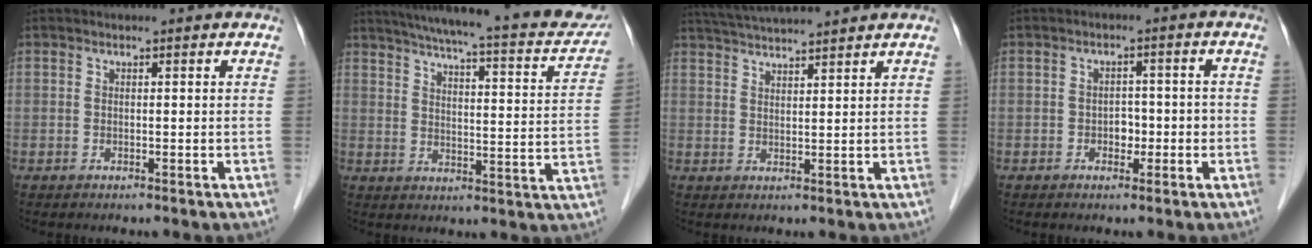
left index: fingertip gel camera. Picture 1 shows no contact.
{"total": 24.4, "force": [21.0, 3.9, 11.9], "torque": [-0.175, -0.018, 0.257]}
{"total": 9.0, "force": [8.4, -0.8, 3.2], "torque": [-0.063, 0.029, 0.132]}
{"total": 2.8, "force": [-1.1, 2.0, 1.7], "torque": [-0.021, 0.009, -0.015]}